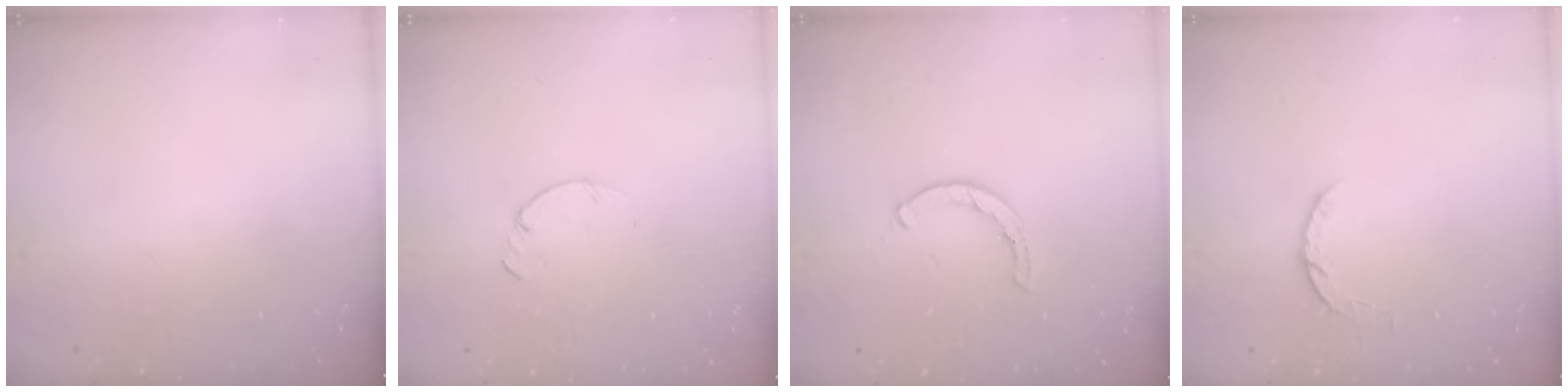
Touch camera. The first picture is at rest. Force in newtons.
{"total": 0.0}
{"total": 1.7, "press": 1.6, "slide": 0.3}
{"total": 4.1, "press": 4.1, "slide": 0.6}